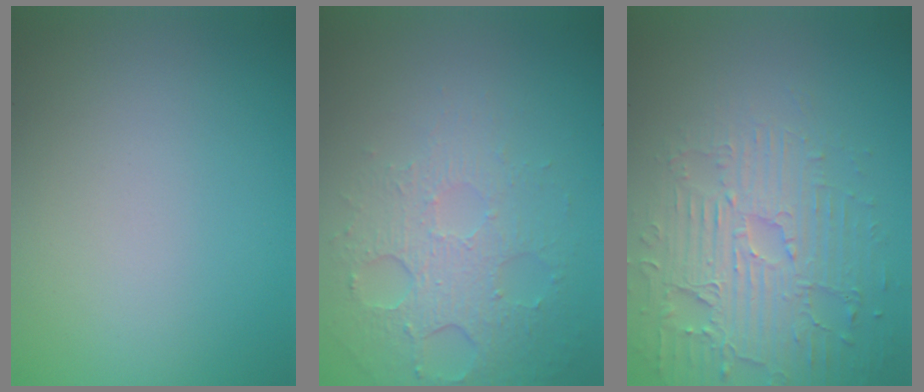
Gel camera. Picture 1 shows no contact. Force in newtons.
{"total": 5.1, "press": 3.6, "slide": 3.6}
{"total": 4.6, "press": 4.2, "slide": 1.9}